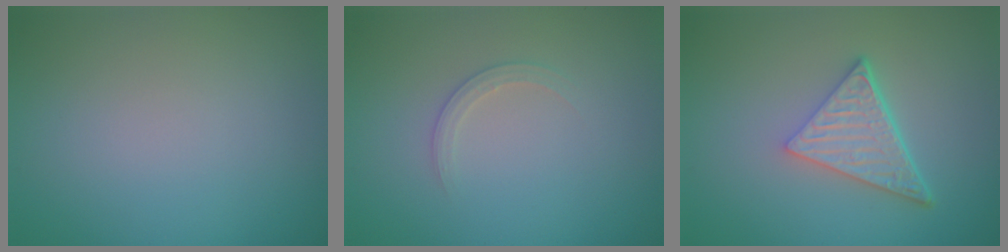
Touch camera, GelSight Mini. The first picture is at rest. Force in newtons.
{"total": 1.3, "press": 1.3, "slide": 0.1}
{"total": 4.8, "press": 3.3, "slide": 3.5}